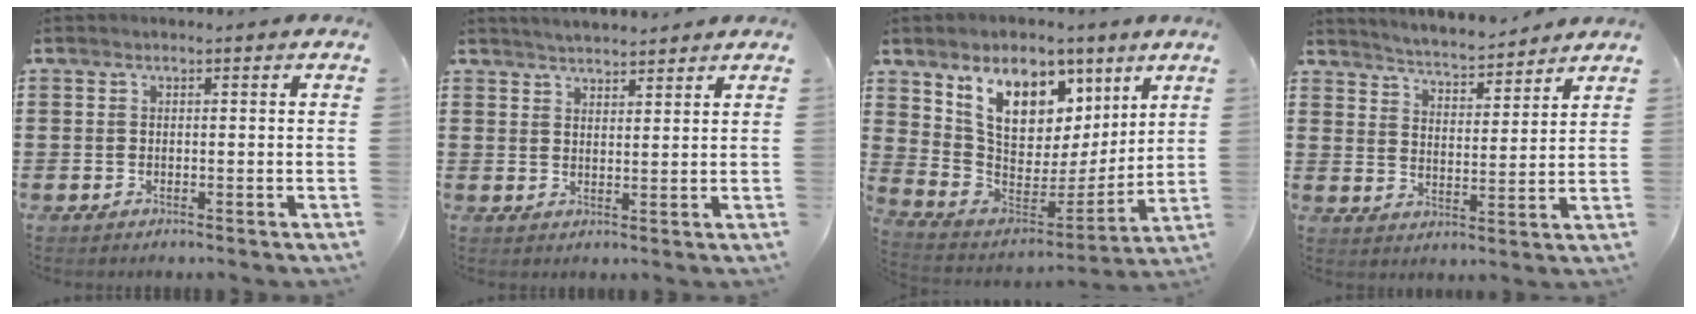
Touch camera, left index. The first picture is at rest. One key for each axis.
{"total": 2.6, "fx": 2.6, "fy": 0.0, "fz": 0.1, "tx": -0.008, "ty": -0.002, "tz": 0.049}
{"total": 11.7, "fx": 7.3, "fy": 7.0, "fz": 5.8, "tx": -0.131, "ty": -0.030, "tz": 0.141}
{"total": 4.1, "fx": 4.1, "fy": -0.2, "fz": 0.2, "tx": -0.024, "ty": -0.029, "tz": 0.067}